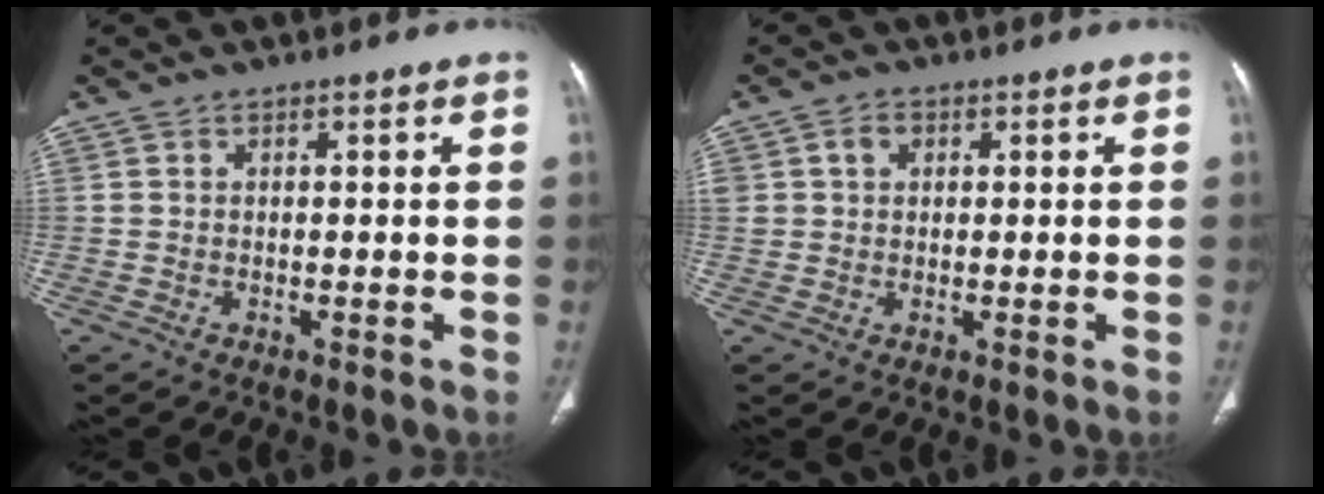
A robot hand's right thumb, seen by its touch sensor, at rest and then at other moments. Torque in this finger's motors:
{"motor_torque": [0.35, 0.28, 0.42, 0.46, 0.02]}